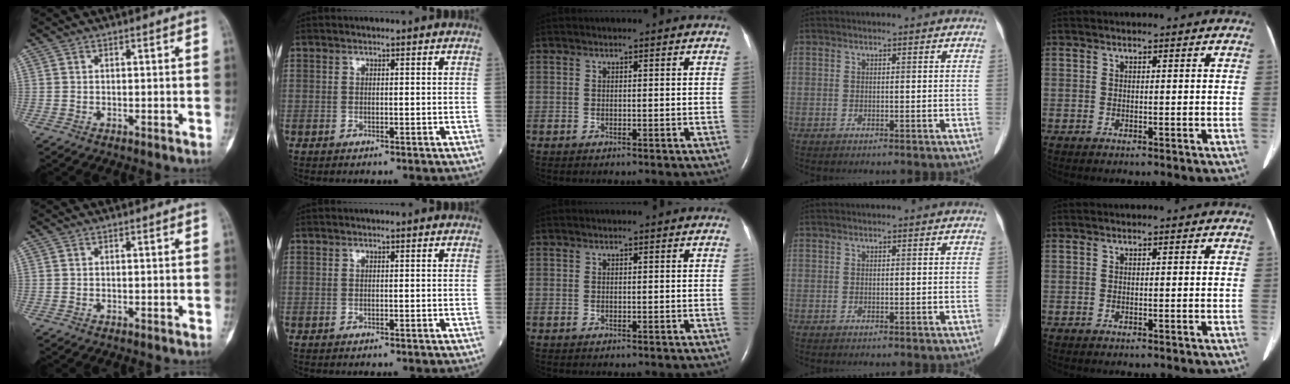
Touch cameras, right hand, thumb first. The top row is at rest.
{}